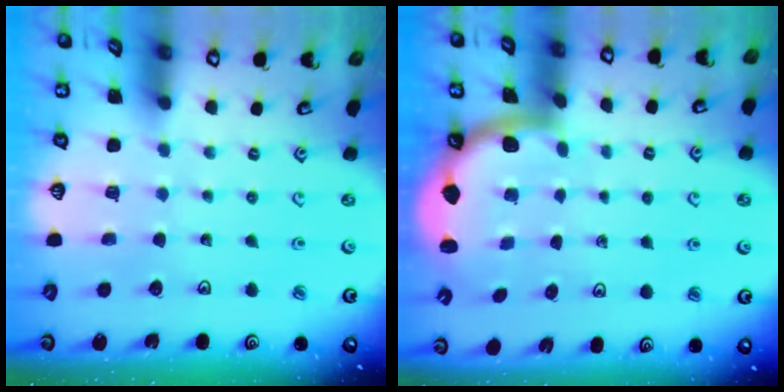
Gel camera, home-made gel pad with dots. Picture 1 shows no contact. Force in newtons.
{"total": 1.6, "press": 1.6, "slide": 0.1}